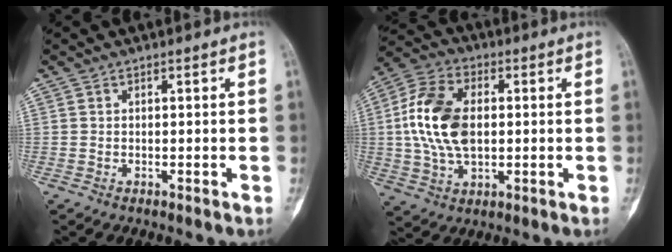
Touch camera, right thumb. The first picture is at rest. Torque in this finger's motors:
{"motor_torque": [1.61, 1.29, 0.98, -1.34, 0.47]}